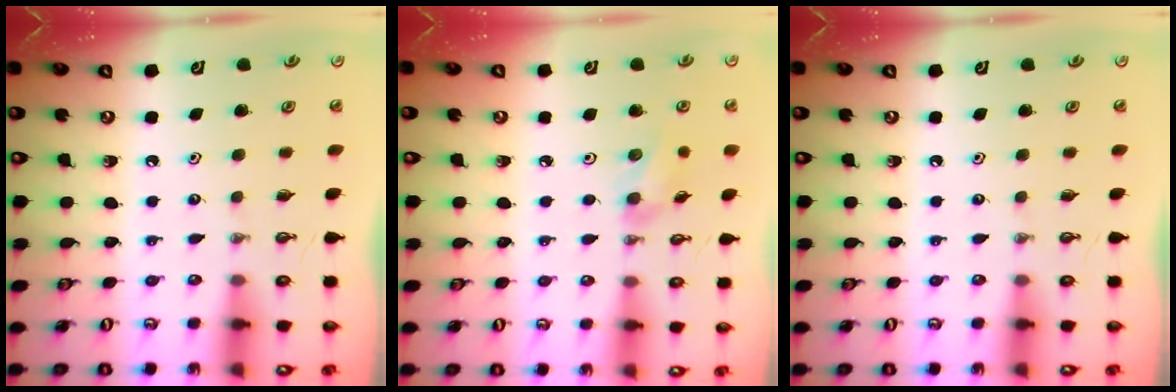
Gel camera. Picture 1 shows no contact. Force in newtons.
{"total": 7.0, "press": 6.6, "slide": 2.5}
{"total": 0.0}